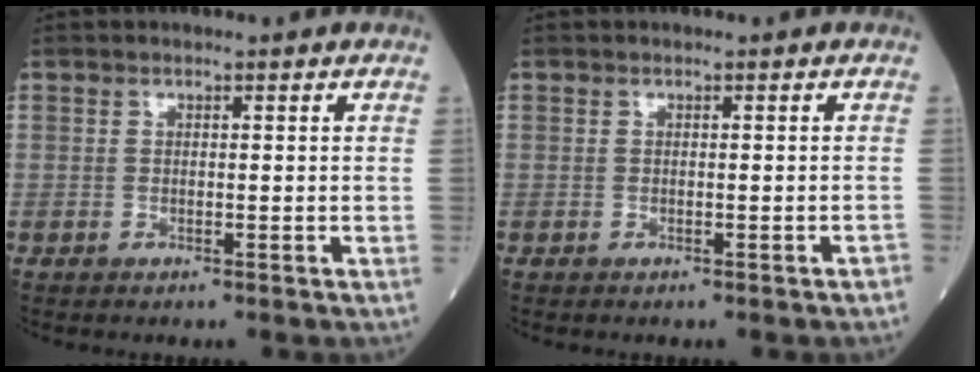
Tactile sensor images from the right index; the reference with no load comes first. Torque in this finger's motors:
{"motor_torque": [0.00, 0.01, 0.00, 0.00]}